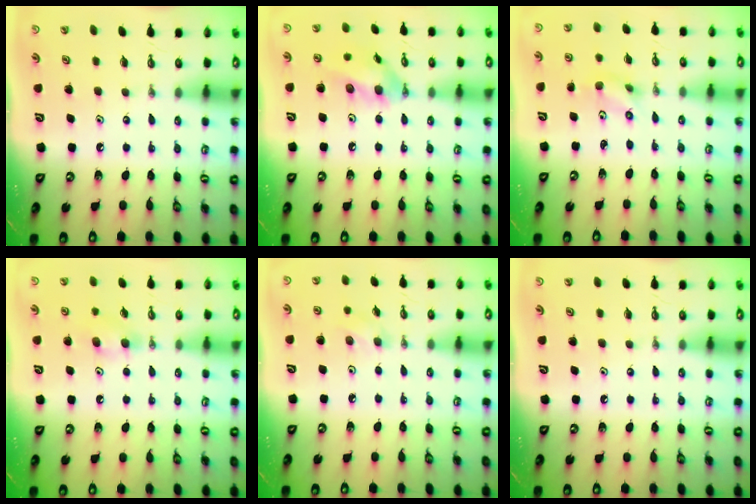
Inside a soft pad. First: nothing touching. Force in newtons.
{"total": 11.3, "press": 11.1, "slide": 1.9}
{"total": 2.0, "press": 1.8, "slide": 0.9}
{"total": 6.3, "press": 6.2, "slide": 1.3}
{"total": 5.6, "press": 5.2, "slide": 1.9}
{"total": 0.0}